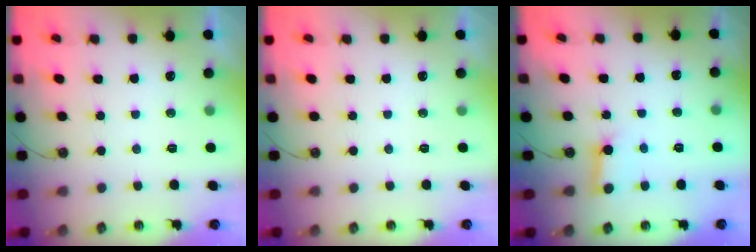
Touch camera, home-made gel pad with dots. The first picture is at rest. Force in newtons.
{"total": 0.0}
{"total": 5.0, "press": 4.9, "slide": 0.6}